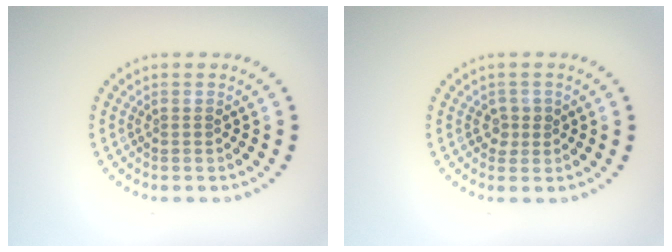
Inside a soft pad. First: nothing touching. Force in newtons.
{"total": 1.2, "press": 1.1, "slide": 0.4}